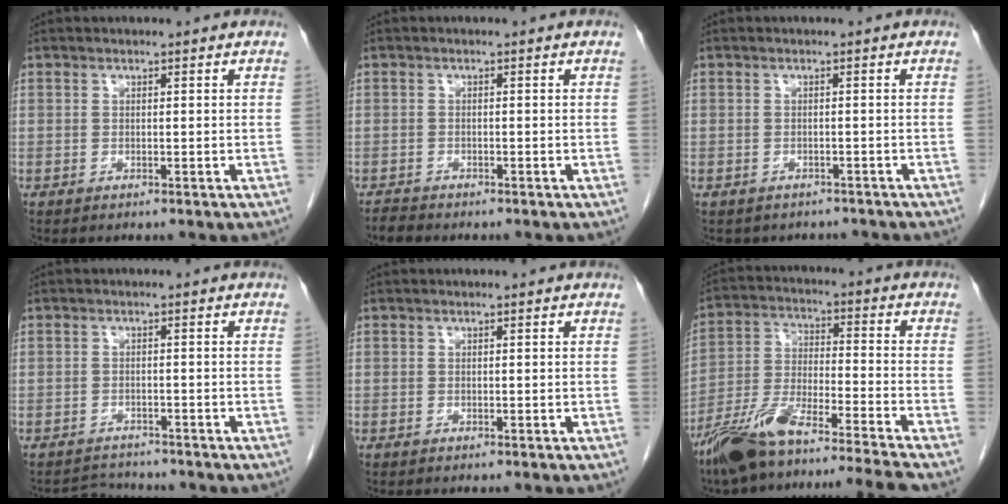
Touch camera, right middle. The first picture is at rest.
{"total": 1.3, "force": [-1.3, 0.2, 0.1], "torque": [-0.008, -0.005, -0.022]}
{"total": 4.5, "force": [-4.0, 2.1, 0.4], "torque": [-0.008, 0.006, -0.043]}
{"total": 3.3, "force": [-3.2, 0.3, -0.9], "torque": [0.009, -0.010, -0.050]}
{"total": 0.0}
{"total": 15.9, "force": [-13.4, -1.0, 8.5], "torque": [-0.176, -0.013, -0.239]}